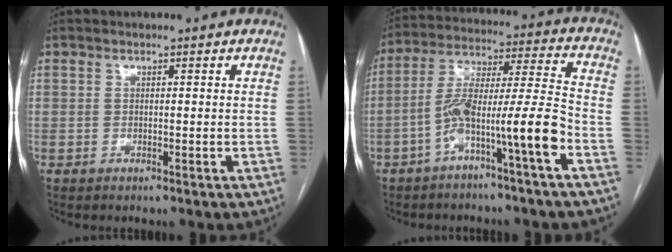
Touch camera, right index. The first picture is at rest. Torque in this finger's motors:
{"motor_torque": [1.58, -0.55, 0.64, 0.21]}